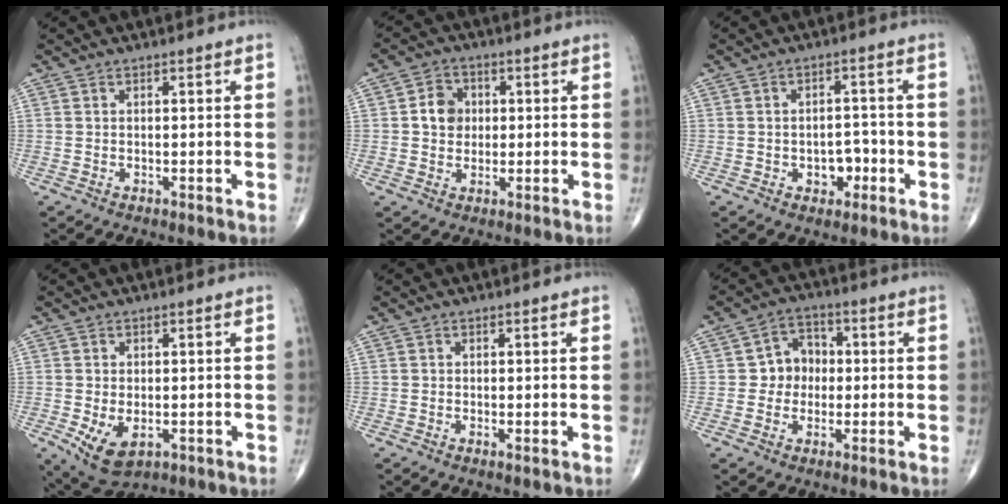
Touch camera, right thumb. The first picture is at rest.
{"total": 5.5, "force": [0.6, 4.7, 2.8], "torque": [-0.026, 0.007, 0.004]}
{"total": 4.7, "force": [-1.6, 3.3, 2.9], "torque": [-0.015, 0.019, -0.020]}
{"total": 6.7, "force": [-1.6, 4.0, 5.1], "torque": [-0.090, -0.011, -0.015]}
{"total": 0.5, "force": [-0.1, 0.2, 0.5], "torque": [-0.011, -0.003, -0.003]}
{"total": 6.5, "force": [-0.1, 5.8, 2.9], "torque": [-0.009, 0.018, -0.012]}